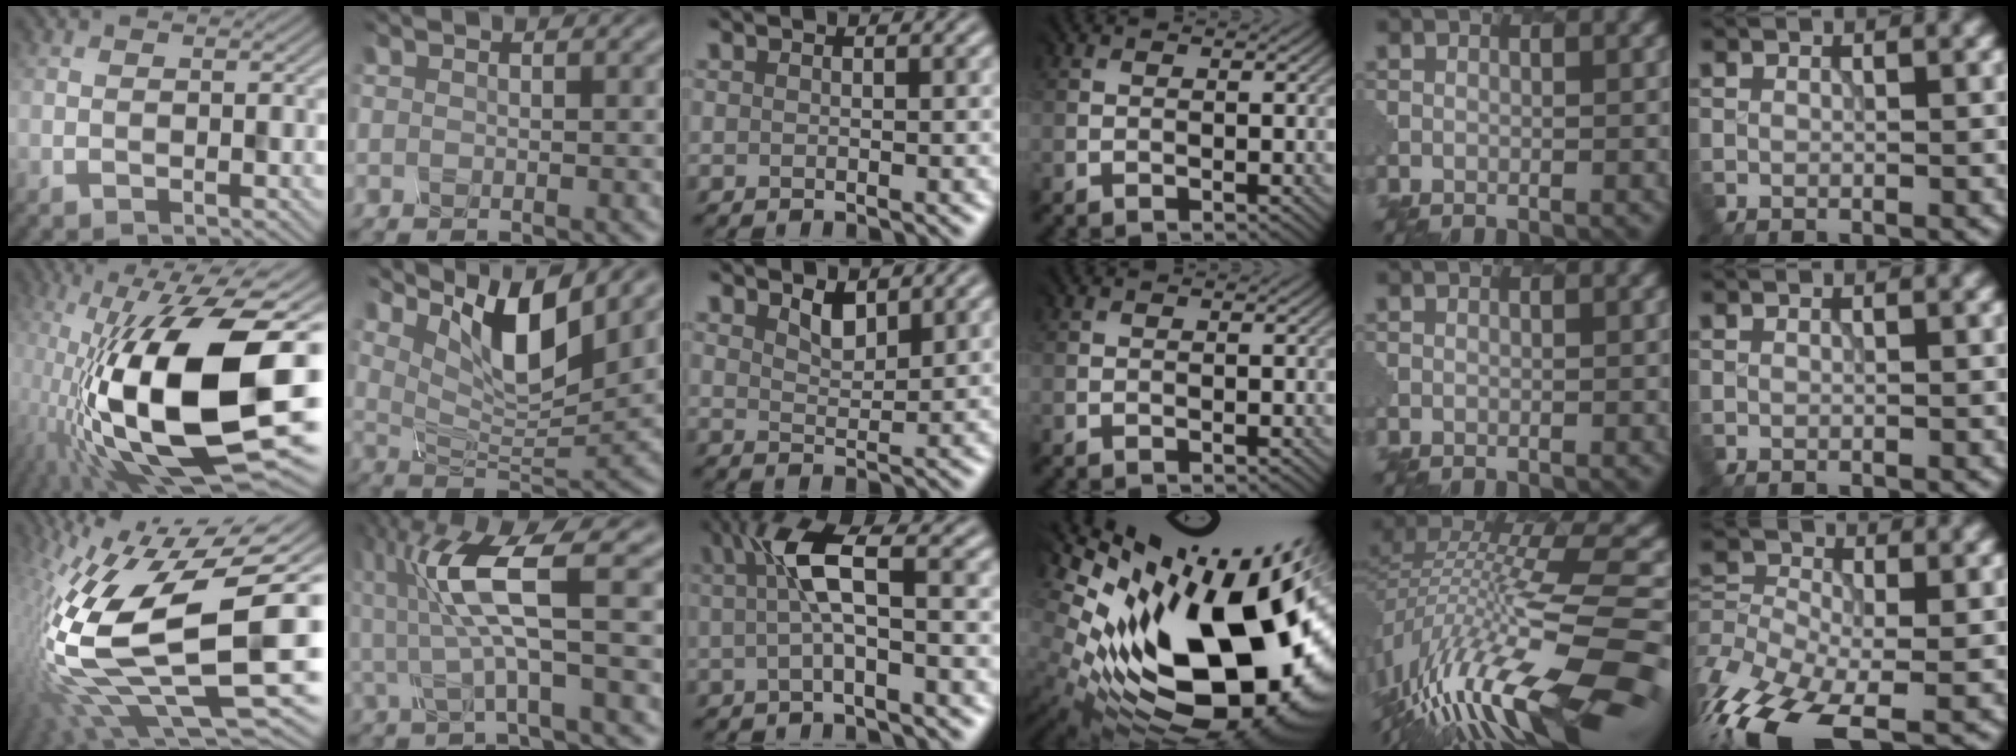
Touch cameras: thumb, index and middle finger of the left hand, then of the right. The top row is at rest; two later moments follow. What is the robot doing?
{"motion": "disassemble", "object": "battery cover"}